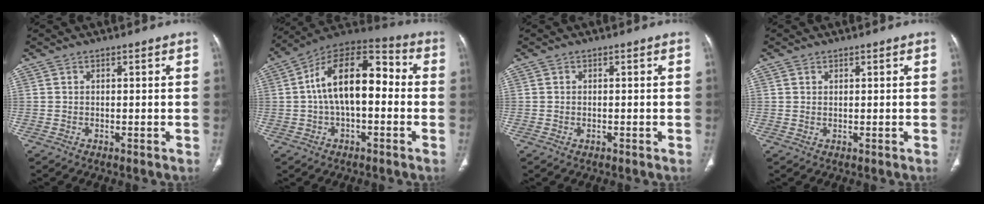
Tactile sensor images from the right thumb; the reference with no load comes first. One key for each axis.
{"total": 17.1, "fx": 0.4, "fy": 9.1, "fz": 14.4, "tx": -0.221, "ty": 0.048, "tz": -0.006}
{"total": 0.5, "fx": -0.1, "fy": 0.4, "fz": 0.3, "tx": -0.009, "ty": 0.002, "tz": 0.000}
{"total": 0.8, "fx": 0.6, "fy": 0.5, "fz": 0.2, "tx": -0.001, "ty": -0.004, "tz": 0.010}